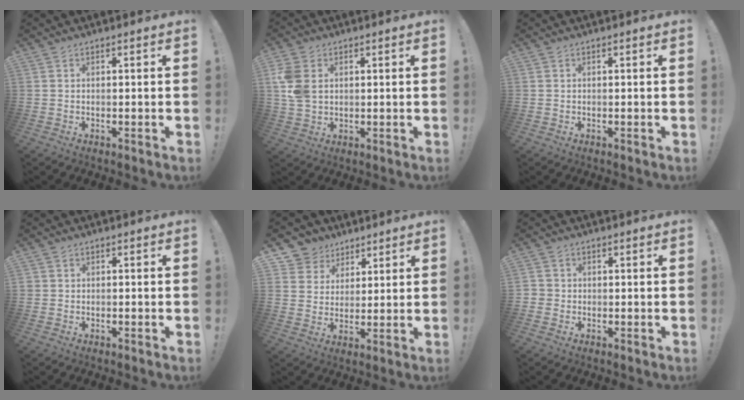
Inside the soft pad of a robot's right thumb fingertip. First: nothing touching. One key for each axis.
{"total": 7.9, "fx": 2.0, "fy": 5.8, "fz": 4.9, "tx": -0.102, "ty": 0.002, "tz": 0.040}
{"total": 0.0}
{"total": 1.1, "fx": -0.5, "fy": 1.0, "fz": 0.2, "tx": -0.004, "ty": 0.003, "tz": -0.008}
{"total": 7.8, "fx": 4.2, "fy": 6.5, "fz": 0.7, "tx": -0.013, "ty": -0.031, "tz": 0.086}
{"total": 1.8, "fx": -0.5, "fy": 1.6, "fz": 0.5, "tx": -0.010, "ty": 0.006, "tz": -0.008}